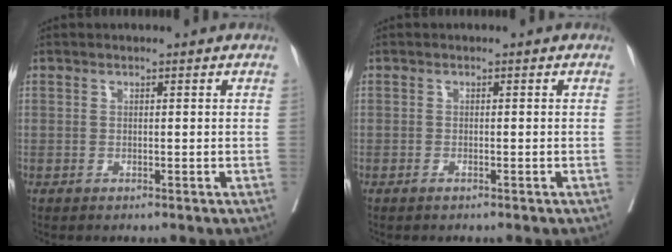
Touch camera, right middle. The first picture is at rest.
{"total": 0.7, "force": [-0.5, 0.1, 0.5], "torque": [-0.012, -0.001, -0.007]}